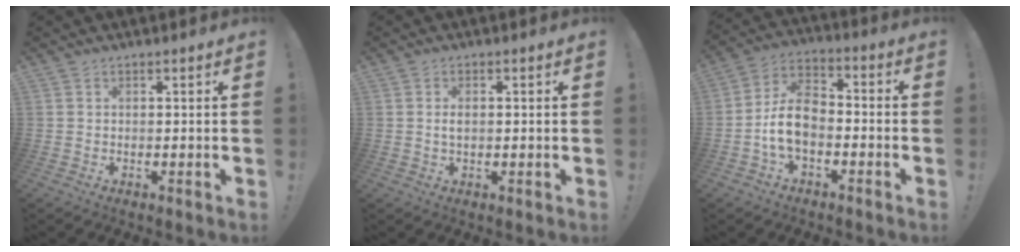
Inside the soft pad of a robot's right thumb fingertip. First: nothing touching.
{"total": 1.7, "force": [0.2, 0.7, 1.5], "torque": [-0.023, 0.000, 0.002]}
{"total": 10.6, "force": [-2.9, 6.9, 7.5], "torque": [-0.145, 0.019, -0.051]}